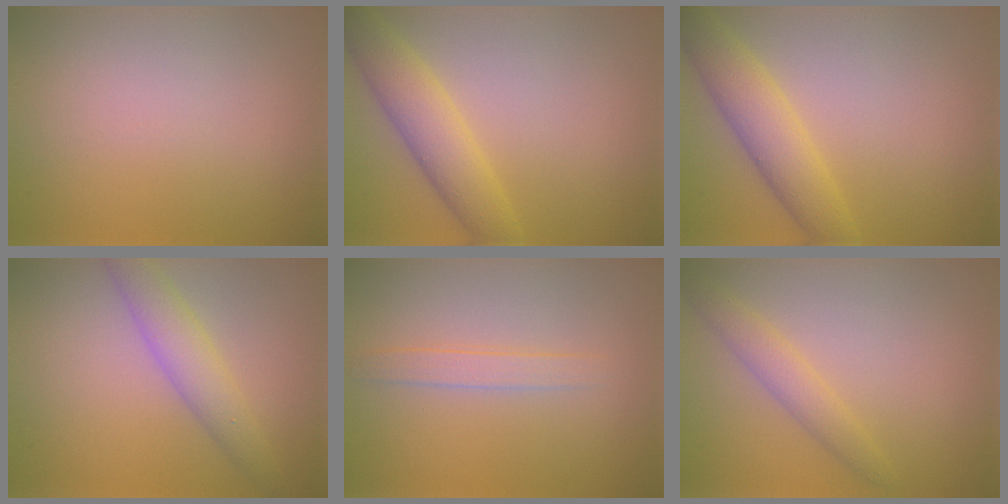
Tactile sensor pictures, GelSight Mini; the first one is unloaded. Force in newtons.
{"total": 4.4, "press": 4.4, "slide": 0.2}
{"total": 4.4, "press": 4.4, "slide": 0.2}
{"total": 3.5, "press": 3.5, "slide": 0.1}
{"total": 1.7, "press": 1.7, "slide": 0.1}
{"total": 2.2, "press": 2.2, "slide": 0.1}